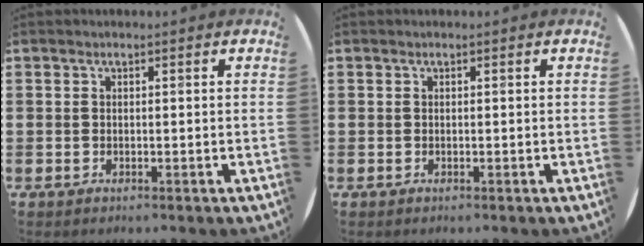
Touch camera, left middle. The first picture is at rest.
{"total": 0.0}